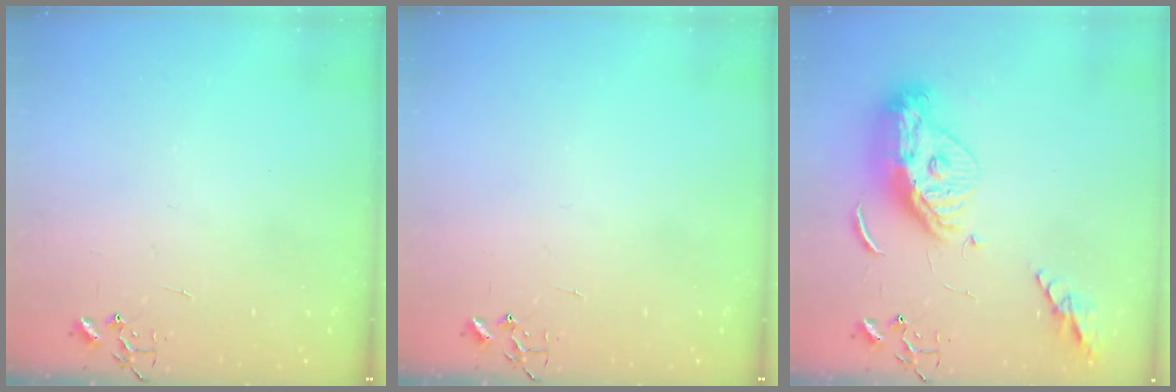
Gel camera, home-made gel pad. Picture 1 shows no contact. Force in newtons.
{"total": 0.0}
{"total": 14.7, "press": 14.6, "slide": 1.6}